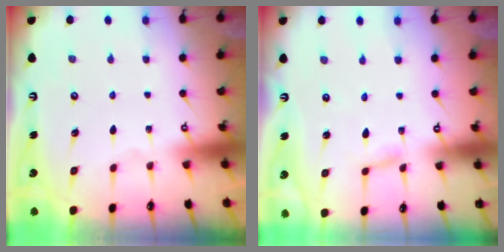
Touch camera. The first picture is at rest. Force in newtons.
{"total": 1.8, "press": 1.7, "slide": 0.1}